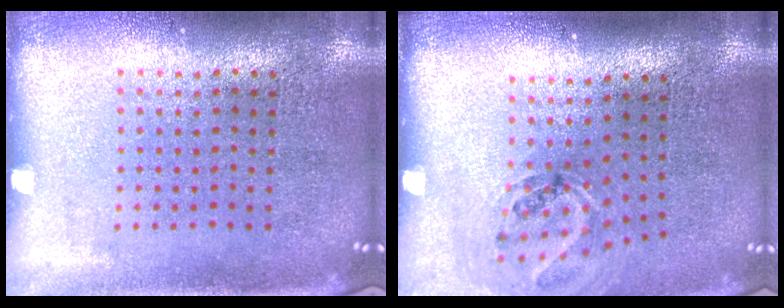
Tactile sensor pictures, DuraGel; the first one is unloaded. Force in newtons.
{"total": 1.1, "press": 1.1, "slide": 0.4}